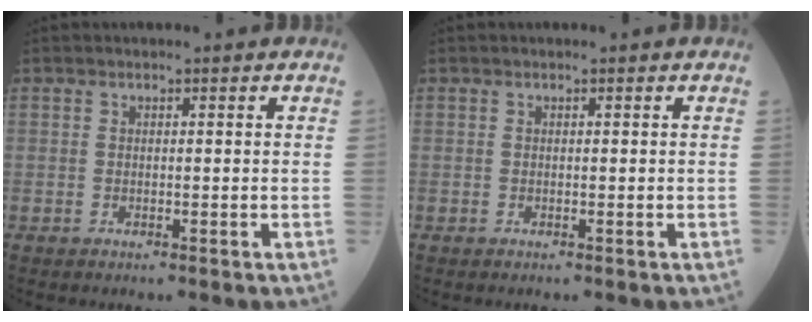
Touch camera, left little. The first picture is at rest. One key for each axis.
{"total": 0.0}